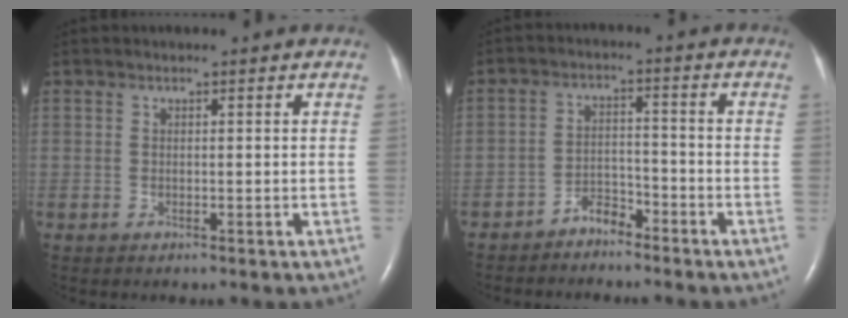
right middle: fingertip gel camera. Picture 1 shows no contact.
{"total": 3.4, "force": [-3.0, 1.2, 1.0], "torque": [-0.015, 0.001, -0.053]}